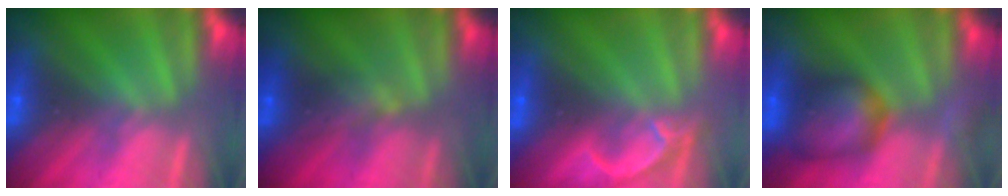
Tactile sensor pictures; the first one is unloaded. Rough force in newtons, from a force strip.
{"total": 2.3}
{"total": 4.6}
{"total": 7.8}